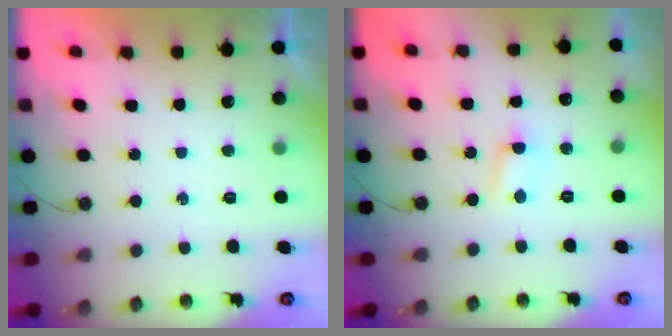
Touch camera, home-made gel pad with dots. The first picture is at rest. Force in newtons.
{"total": 3.2, "press": 3.2, "slide": 0.4}